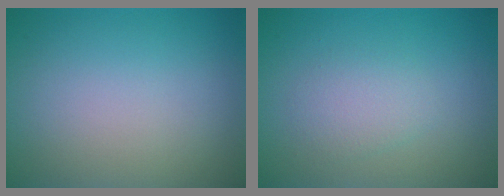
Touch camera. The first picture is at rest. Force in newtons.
{"total": 2.0, "press": 2.0, "slide": 0.1}